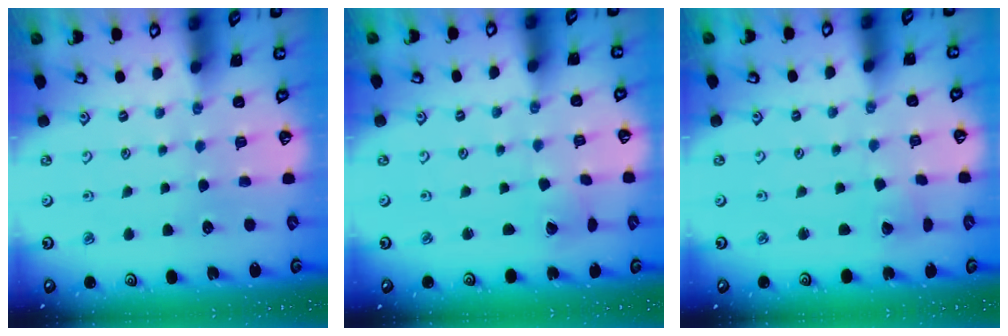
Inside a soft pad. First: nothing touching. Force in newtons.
{"total": 0.9, "press": 0.9, "slide": 0.1}
{"total": 2.7, "press": 2.7, "slide": 0.3}